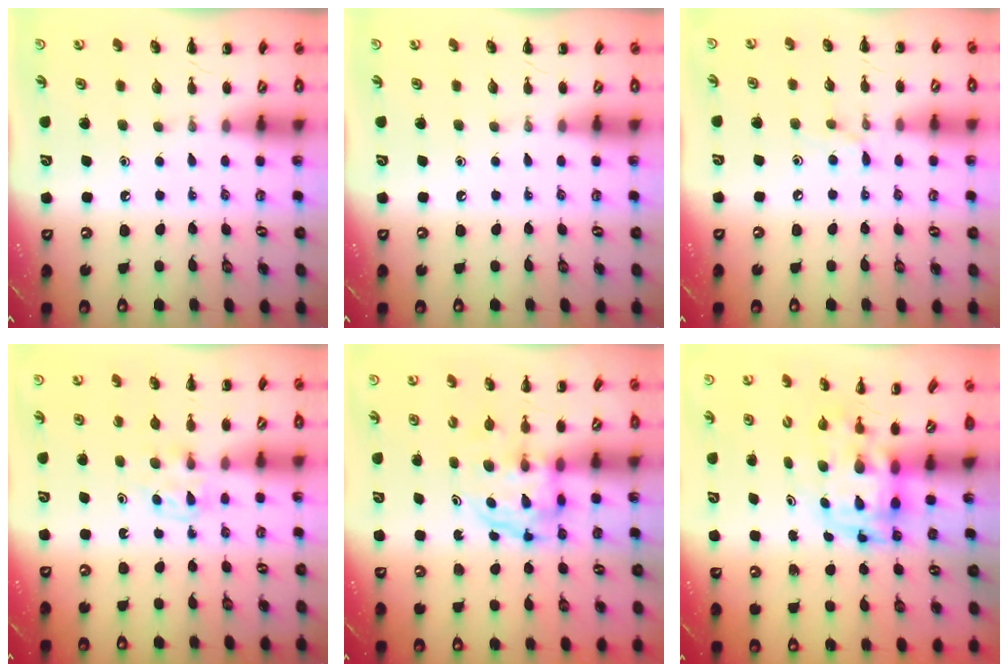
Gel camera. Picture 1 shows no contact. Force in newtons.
{"total": 0.0}
{"total": 6.0, "press": 5.7, "slide": 1.8}
{"total": 3.6, "press": 3.3, "slide": 1.3}
{"total": 3.7, "press": 3.7, "slide": 0.3}
{"total": 3.5, "press": 3.4, "slide": 0.7}